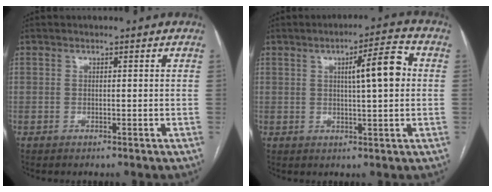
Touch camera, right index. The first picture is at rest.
{"total": 7.8, "force": [1.4, 0.9, 7.6], "torque": [-0.114, 0.015, 0.019]}